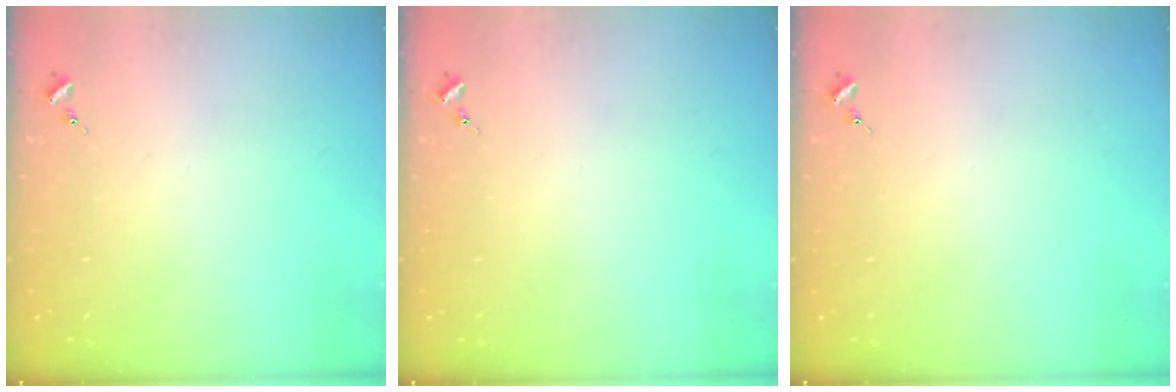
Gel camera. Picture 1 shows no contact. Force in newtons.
{"total": 0.0}
{"total": 0.0}